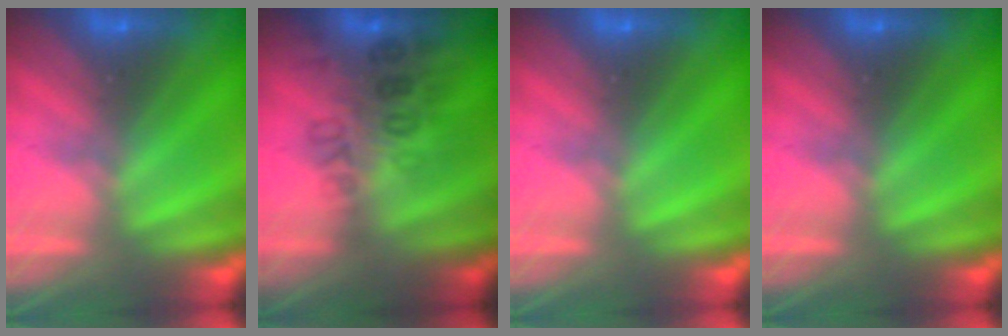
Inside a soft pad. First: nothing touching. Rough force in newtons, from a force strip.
{"total": 2.8}
{"total": 0.0}
{"total": 0.0}